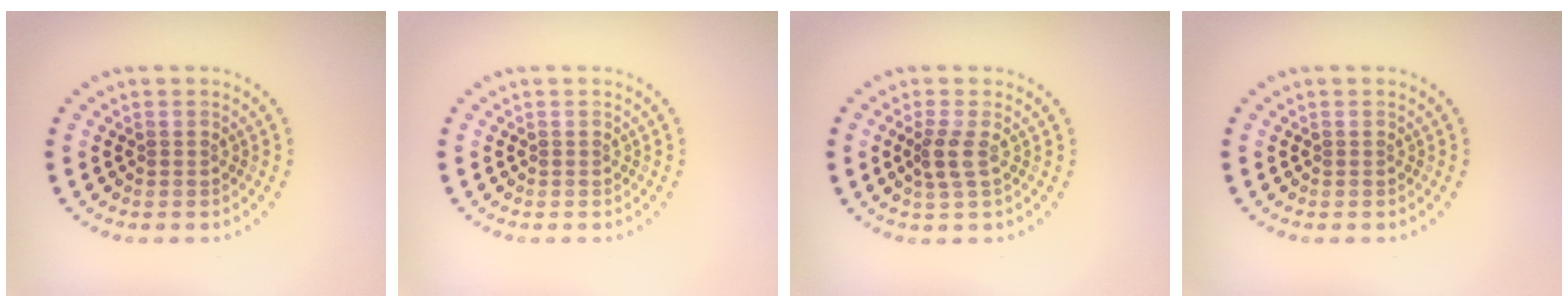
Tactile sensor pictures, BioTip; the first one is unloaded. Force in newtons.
{"total": 0.0}
{"total": 1.8, "press": 1.5, "slide": 1.0}
{"total": 0.0}